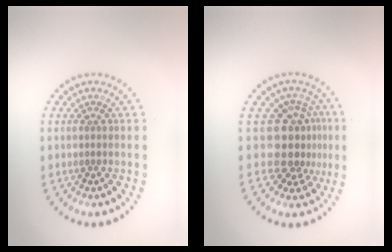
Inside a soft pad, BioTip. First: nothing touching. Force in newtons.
{"total": 4.1, "press": 3.1, "slide": 2.8}